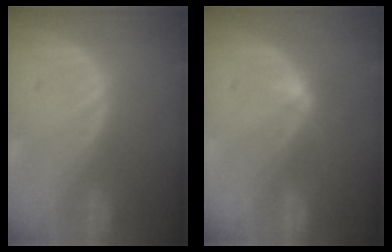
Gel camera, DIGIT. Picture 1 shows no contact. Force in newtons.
{"total": 2.6, "press": 2.2, "slide": 1.4}